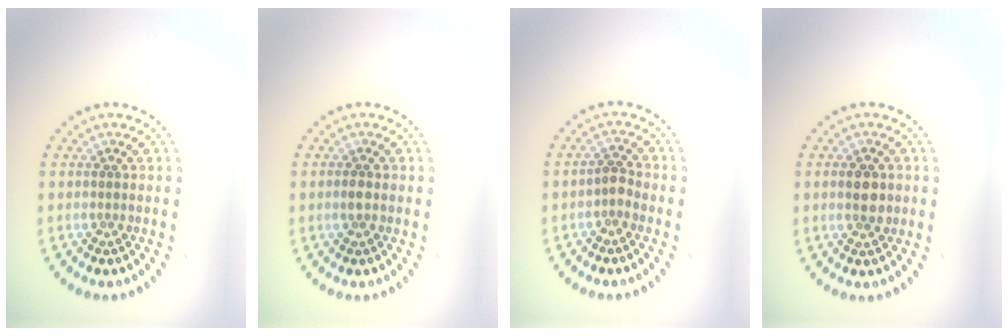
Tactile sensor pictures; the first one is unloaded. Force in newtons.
{"total": 0.9, "press": 0.9, "slide": 0.0}
{"total": 1.2, "press": 1.0, "slide": 0.7}
{"total": 2.2, "press": 2.2, "slide": 0.0}